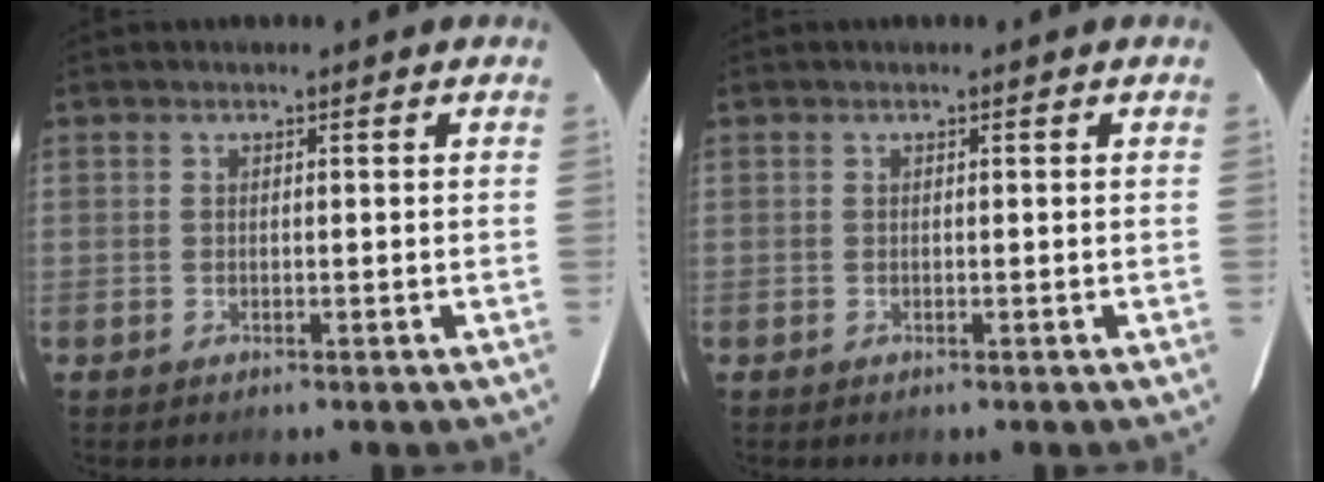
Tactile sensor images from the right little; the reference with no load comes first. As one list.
[{"total": 0.0}]